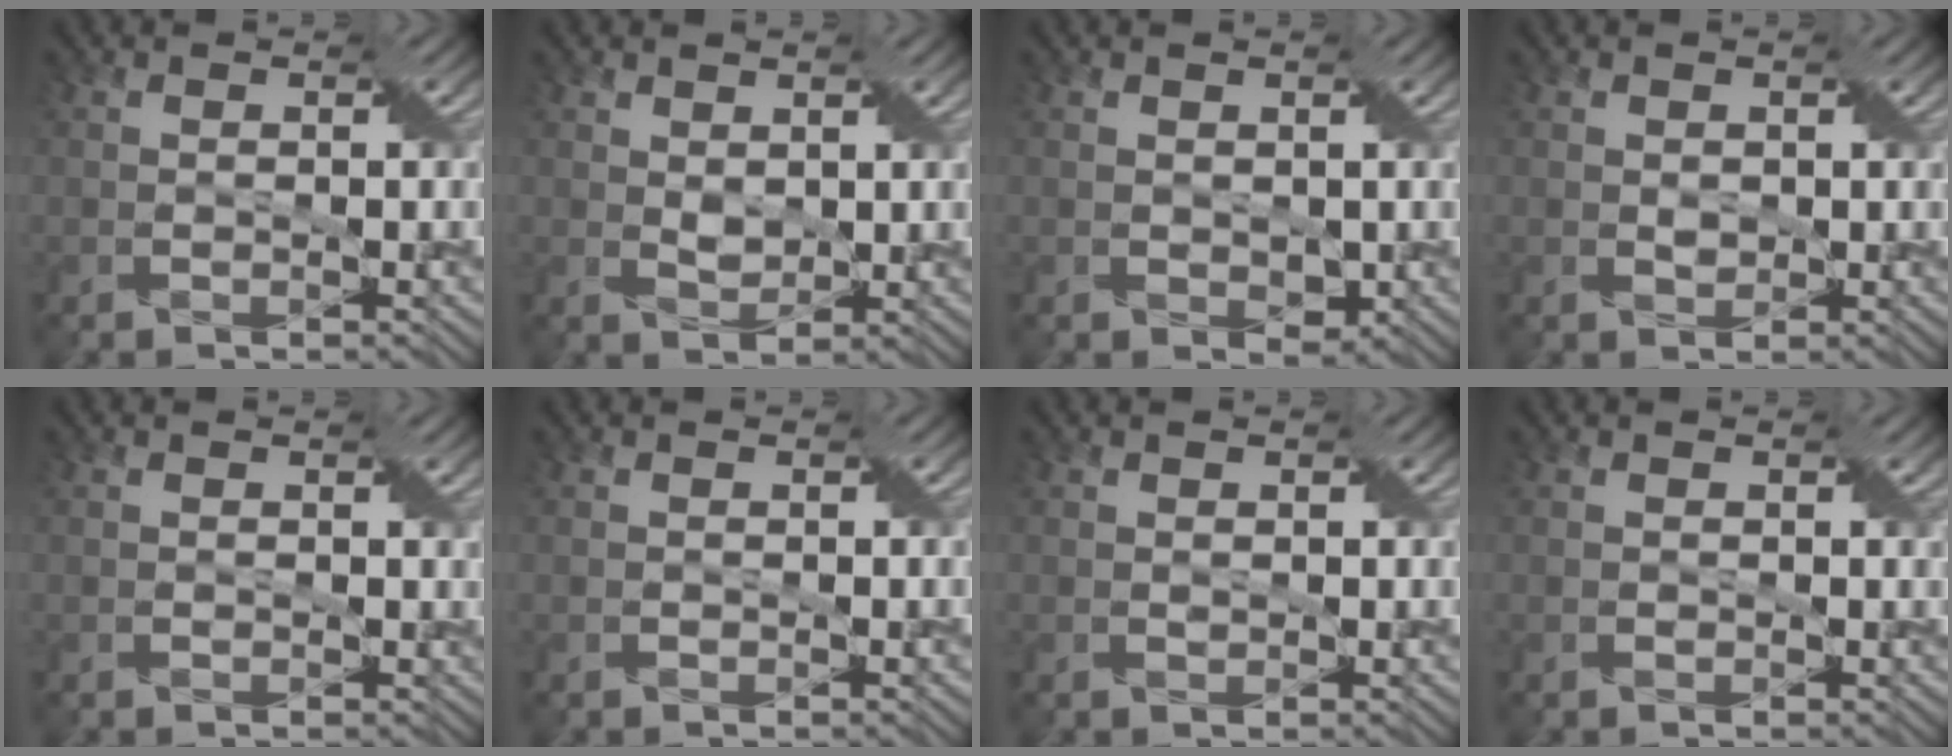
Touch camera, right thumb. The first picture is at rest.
{"total": 2.2, "force": [1.1, 1.5, 1.1], "torque": [-0.029, -0.002, 0.023]}
{"total": 1.5, "force": [0.3, 1.2, 0.8], "torque": [-0.018, -0.006, 0.009]}
{"total": 1.2, "force": [0.4, 0.9, 0.6], "torque": [-0.016, -0.003, 0.010]}
{"total": 0.7, "force": [0.3, 0.6, 0.1], "torque": [-0.008, -0.002, 0.003]}
{"total": 0.0}
{"total": 0.6, "force": [0.3, 0.5, 0.2], "torque": [-0.008, -0.001, 0.007]}
{"total": 0.5, "force": [0.3, 0.4, 0.2], "torque": [-0.002, -0.001, 0.006]}